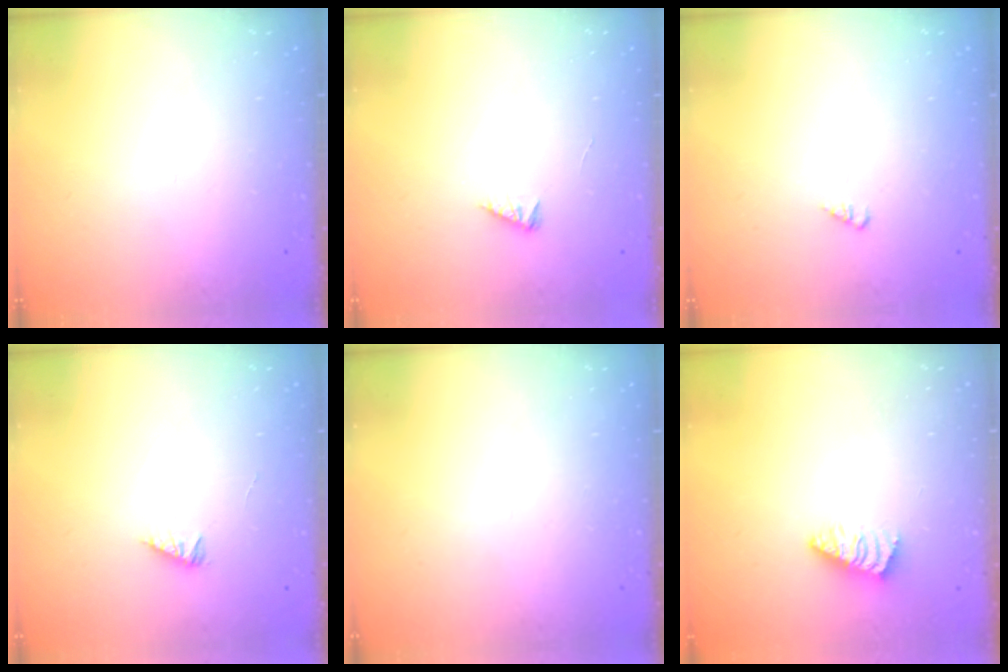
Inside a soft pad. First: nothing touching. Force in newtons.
{"total": 1.9, "press": 1.8, "slide": 0.4}
{"total": 1.6, "press": 1.6, "slide": 0.3}
{"total": 2.2, "press": 2.2, "slide": 0.5}
{"total": 0.0}
{"total": 1.1, "press": 1.1, "slide": 0.2}